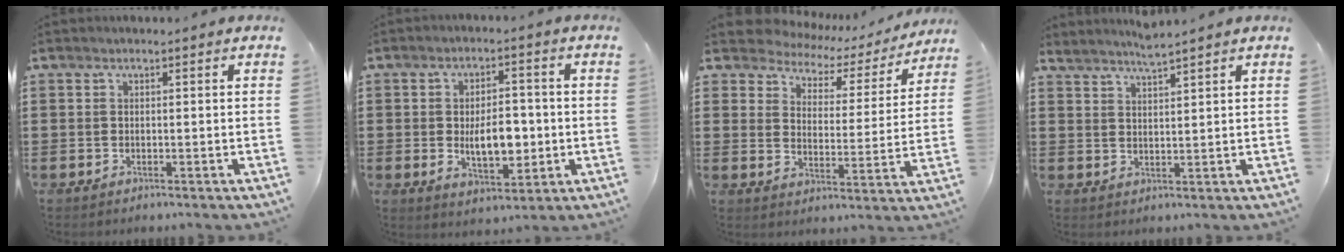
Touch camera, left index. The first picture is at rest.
{"total": 7.4, "force": [-0.7, 4.0, 6.2], "torque": [-0.089, 0.000, -0.017]}
{"total": 4.0, "force": [3.8, 1.4, 0.5], "torque": [-0.037, -0.028, 0.058]}
{"total": 2.9, "force": [2.8, -0.5, 0.5], "torque": [-0.015, -0.007, 0.054]}